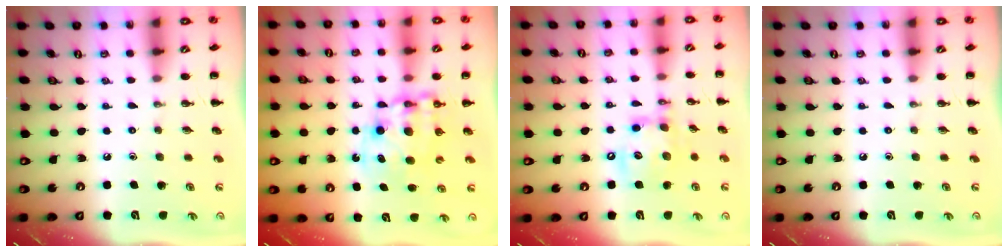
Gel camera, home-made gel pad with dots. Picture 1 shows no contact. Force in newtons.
{"total": 10.5, "press": 10.2, "slide": 2.5}
{"total": 14.2, "press": 14.0, "slide": 2.3}
{"total": 0.0}